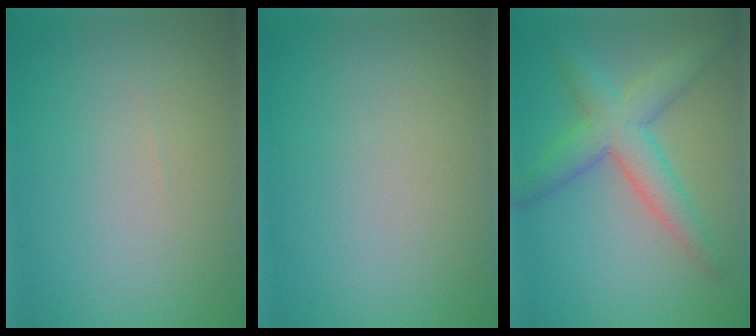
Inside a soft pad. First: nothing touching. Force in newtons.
{"total": 0.0}
{"total": 5.0, "press": 5.0, "slide": 0.2}